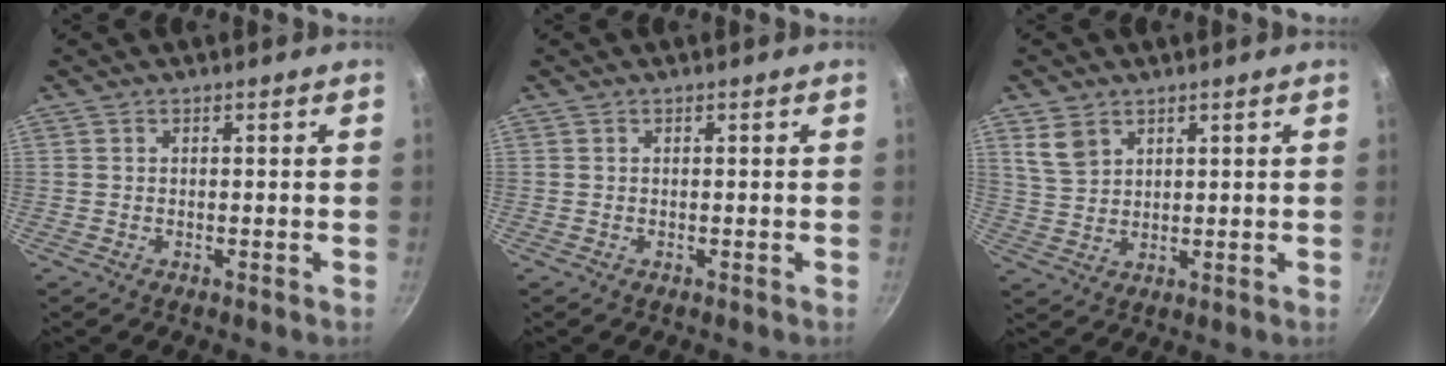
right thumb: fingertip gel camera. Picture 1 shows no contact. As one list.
[{"total": 0.0}, {"total": 5.2, "force": [3.0, 3.5, 2.5], "torque": [-0.037, -0.010, 0.066]}]